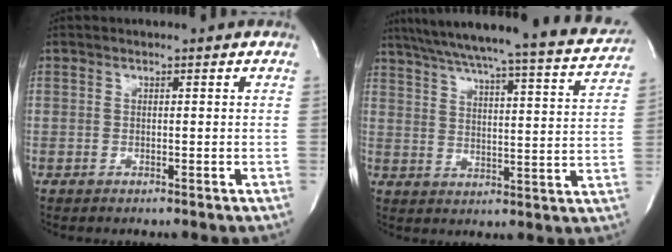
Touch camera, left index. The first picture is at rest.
{"total": 24.7, "force": [22.5, 1.4, 10.2], "torque": [-0.160, -0.048, 0.283]}